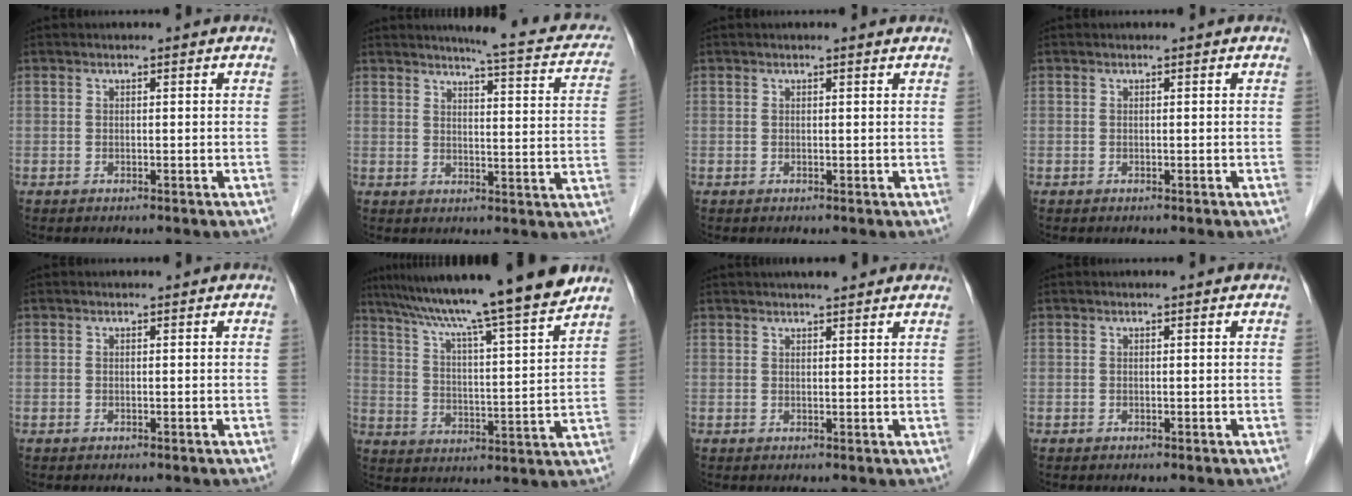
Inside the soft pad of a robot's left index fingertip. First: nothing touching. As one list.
[{"total": 13.0, "force": [11.3, 1.8, 6.2], "torque": [-0.065, -0.018, 0.110]}, {"total": 0.6, "force": [0.5, 0.0, 0.3], "torque": [-0.012, 0.008, 0.007]}, {"total": 0.0}, {"total": 0.0}, {"total": 19.5, "force": [16.4, -1.2, 10.5], "torque": [-0.175, -0.003, 0.248]}, {"total": 5.6, "force": [4.8, 0.8, 2.7], "torque": [-0.033, 0.023, 0.061]}, {"total": 0.0}]